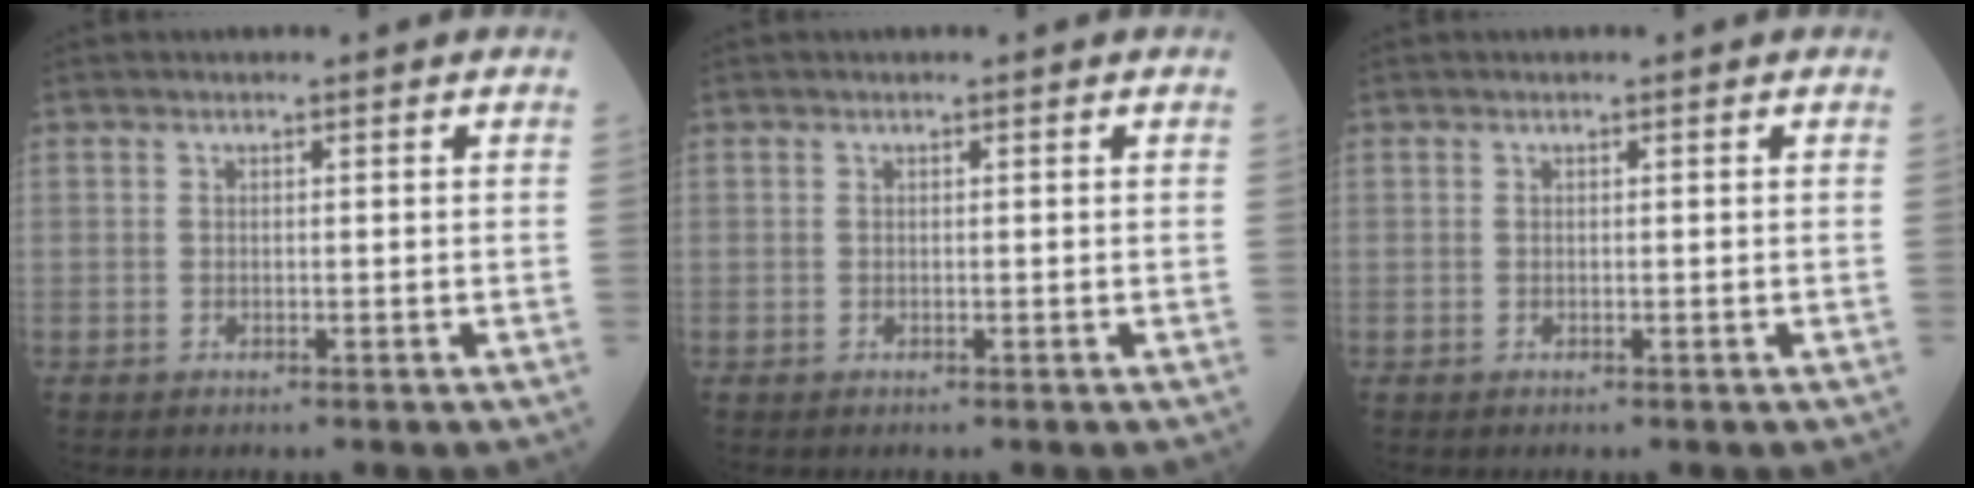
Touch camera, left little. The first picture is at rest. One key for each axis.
{"total": 0.0}
{"total": 0.0}